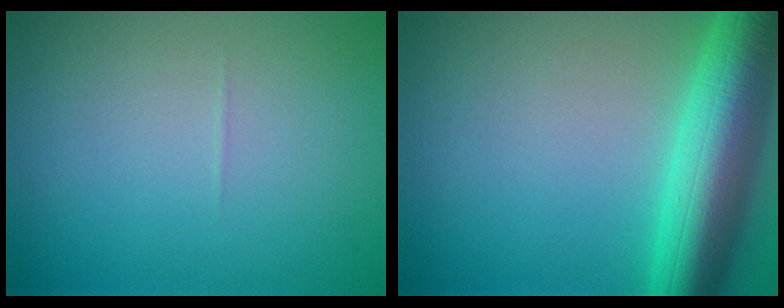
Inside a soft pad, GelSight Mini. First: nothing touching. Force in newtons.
{"total": 8.7, "press": 8.7, "slide": 0.3}